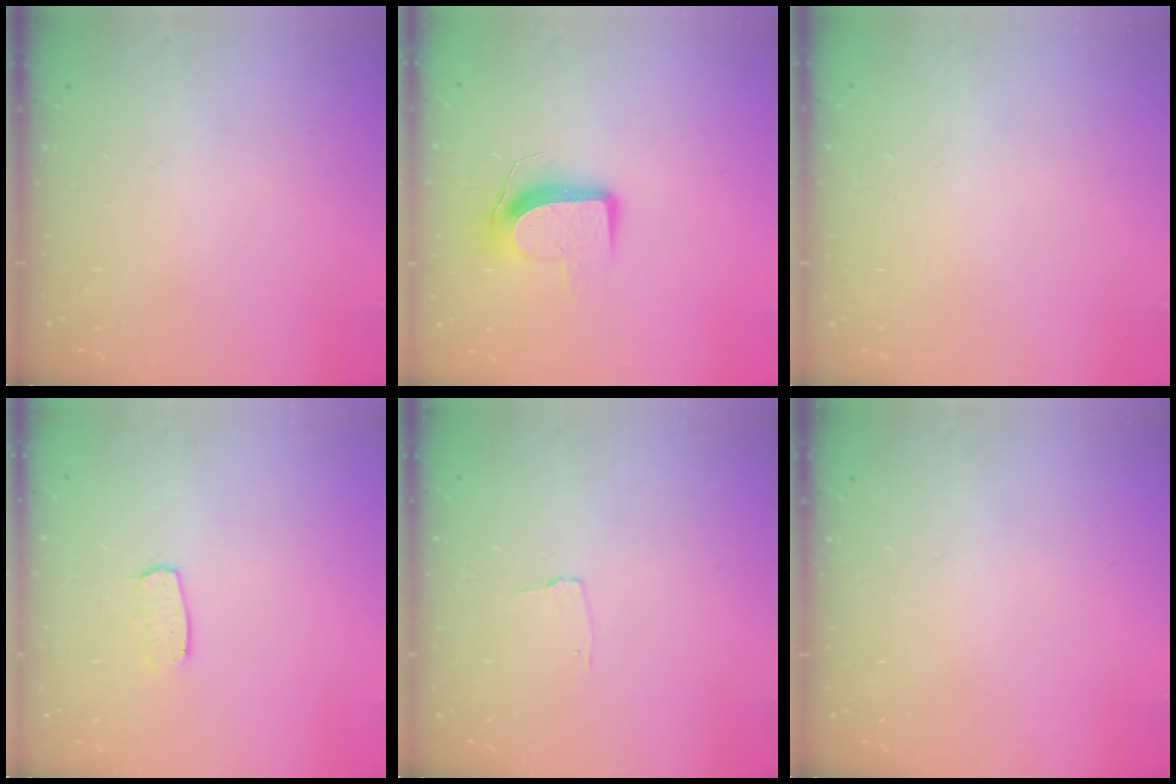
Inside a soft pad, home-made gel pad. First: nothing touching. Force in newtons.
{"total": 9.3, "press": 9.3, "slide": 0.6}
{"total": 0.0}
{"total": 5.8, "press": 5.8, "slide": 0.4}
{"total": 2.7, "press": 2.7, "slide": 0.3}
{"total": 0.0}